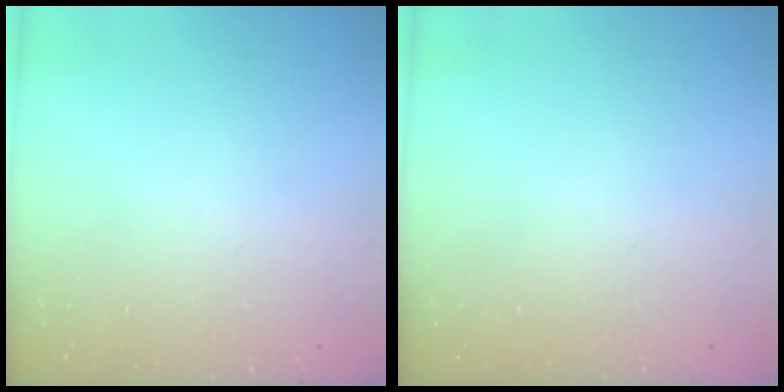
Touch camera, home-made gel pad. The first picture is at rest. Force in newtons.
{"total": 0.0}